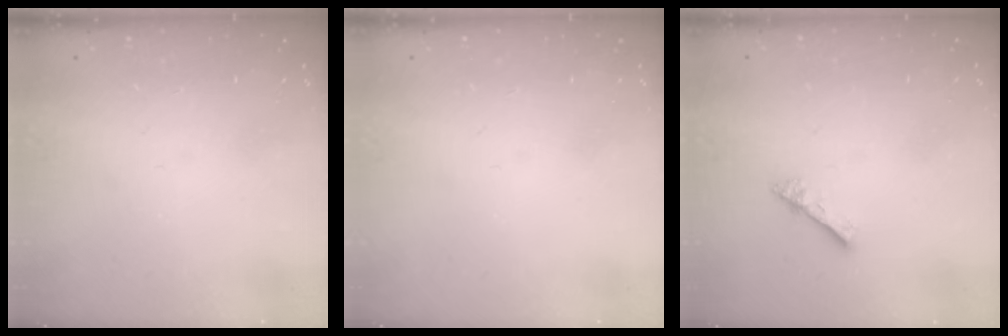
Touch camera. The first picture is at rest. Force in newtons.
{"total": 0.0}
{"total": 1.8, "press": 1.8, "slide": 0.1}